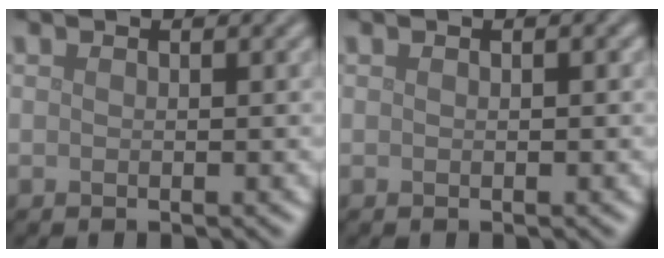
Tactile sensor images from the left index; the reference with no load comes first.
{"total": 0.0}